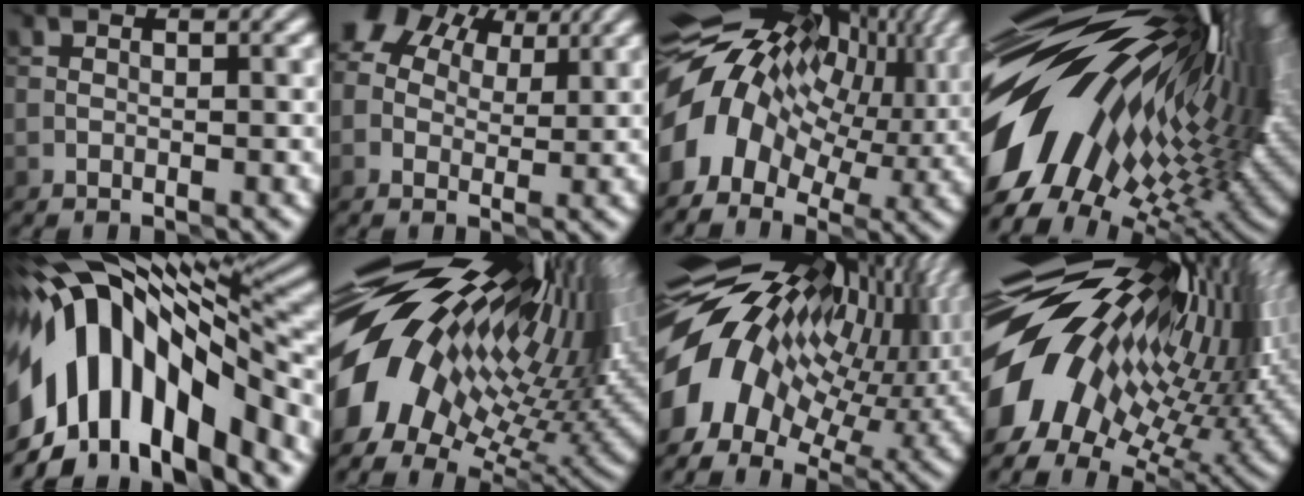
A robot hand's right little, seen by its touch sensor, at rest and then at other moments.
{"total": 7.4, "force": [2.9, 5.0, 4.6], "torque": [-0.084, 0.031, 0.040]}
{"total": 13.4, "force": [0.4, 9.2, 9.7], "torque": [-0.200, 0.007, 0.004]}
{"total": 18.2, "force": [3.1, 7.3, 16.4], "torque": [-0.296, -0.027, 0.060]}
{"total": 14.0, "force": [-2.8, 7.5, 11.4], "torque": [-0.198, 0.020, -0.047]}
{"total": 17.7, "force": [5.4, 7.3, 15.3], "torque": [-0.258, -0.022, 0.102]}
{"total": 13.6, "force": [2.6, 8.1, 10.6], "torque": [-0.207, 0.016, 0.049]}
{"total": 16.0, "force": [3.1, 8.0, 13.6], "torque": [-0.252, 0.007, 0.045]}